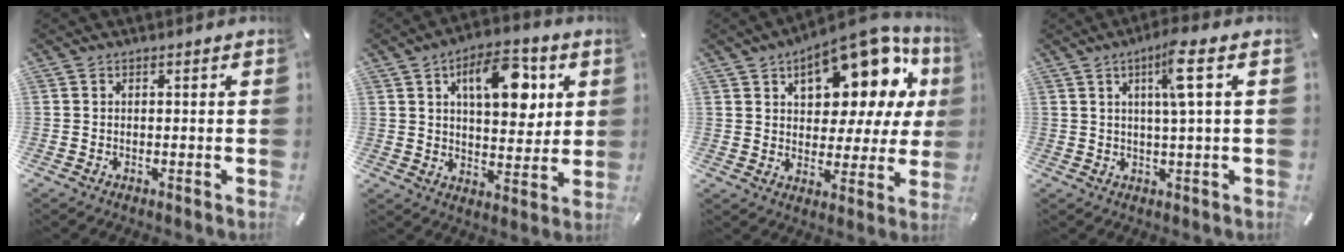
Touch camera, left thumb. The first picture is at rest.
{"total": 14.6, "force": [6.0, 7.7, 10.8], "torque": [-0.146, -0.015, 0.098]}
{"total": 17.4, "force": [10.0, 9.1, 10.9], "torque": [-0.146, -0.067, 0.168]}
{"total": 7.7, "force": [2.6, 0.4, 7.2], "torque": [-0.128, -0.005, 0.037]}